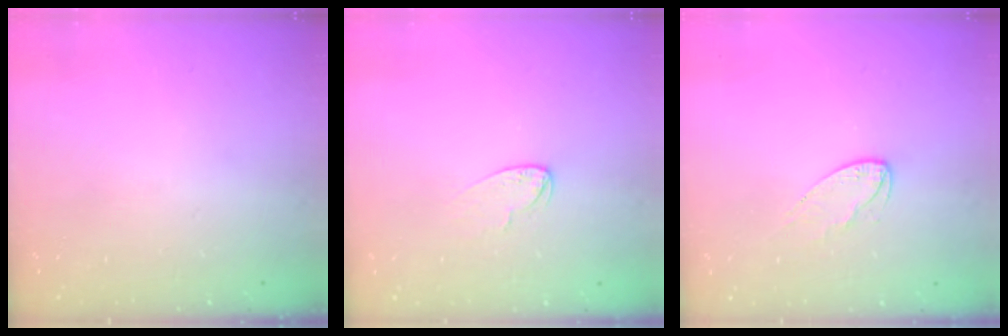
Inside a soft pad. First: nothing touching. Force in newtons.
{"total": 3.7, "press": 3.7, "slide": 0.2}
{"total": 5.0, "press": 4.9, "slide": 0.5}